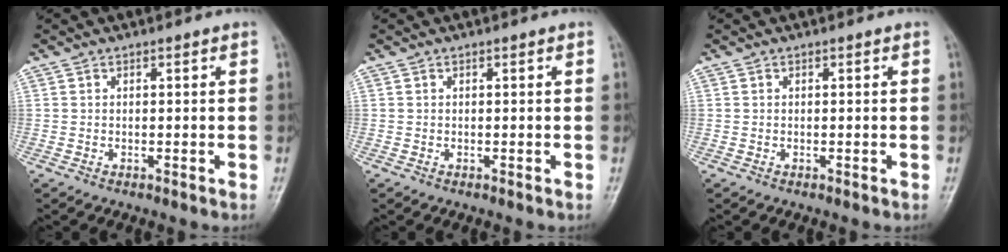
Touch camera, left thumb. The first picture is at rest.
{"total": 0.0}
{"total": 0.0}